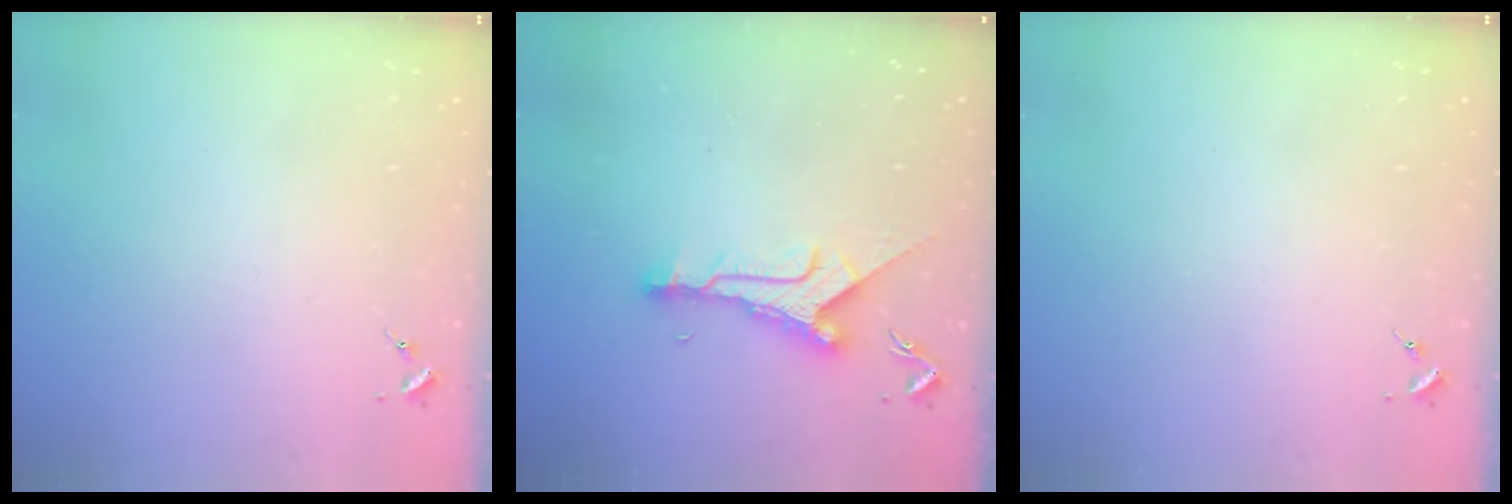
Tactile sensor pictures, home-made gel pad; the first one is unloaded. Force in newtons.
{"total": 9.6, "press": 9.6, "slide": 0.5}
{"total": 0.0}